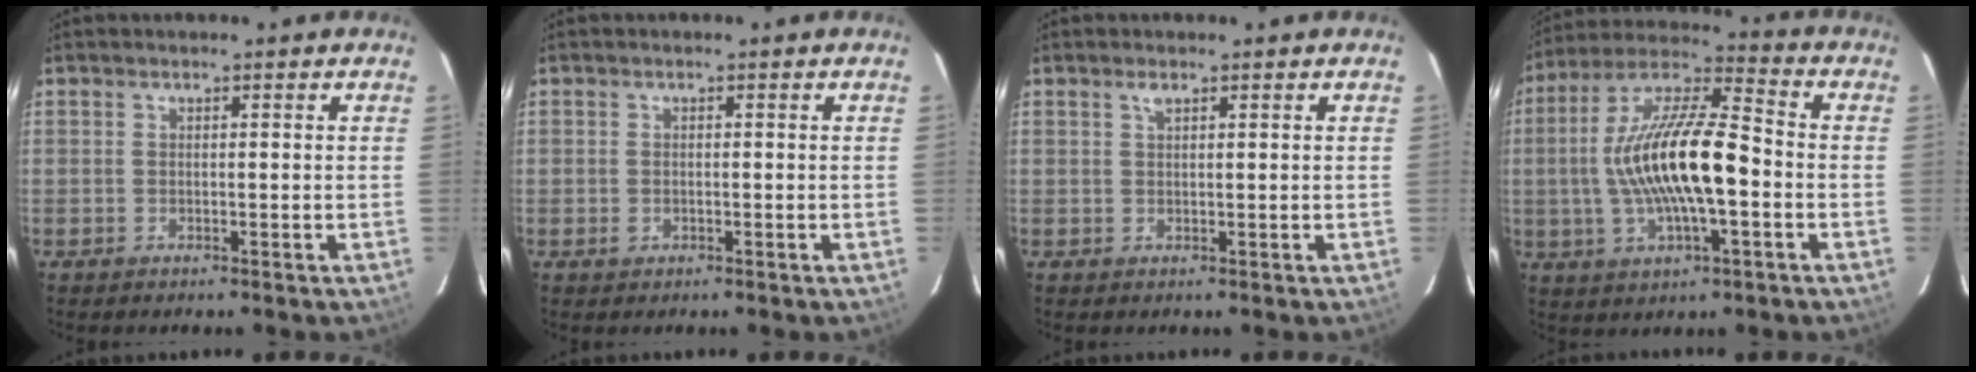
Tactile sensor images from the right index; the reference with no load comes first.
{"total": 1.2, "force": [-0.4, 1.0, 0.4], "torque": [-0.008, -0.002, -0.005]}
{"total": 1.0, "force": [0.7, 0.2, 0.7], "torque": [-0.013, 0.003, 0.012]}
{"total": 17.7, "force": [-2.2, 4.9, 16.8], "torque": [-0.319, 0.010, -0.043]}